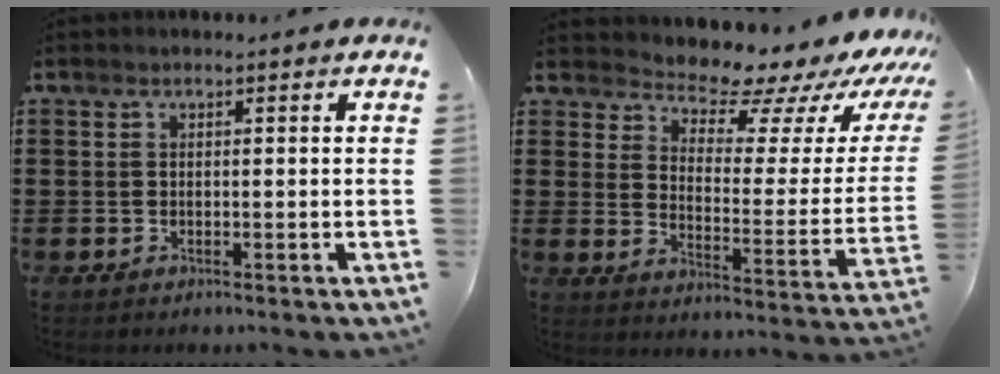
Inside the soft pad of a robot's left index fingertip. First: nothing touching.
{"total": 7.7, "force": [7.3, 1.5, 2.1], "torque": [-0.048, -0.072, 0.115]}